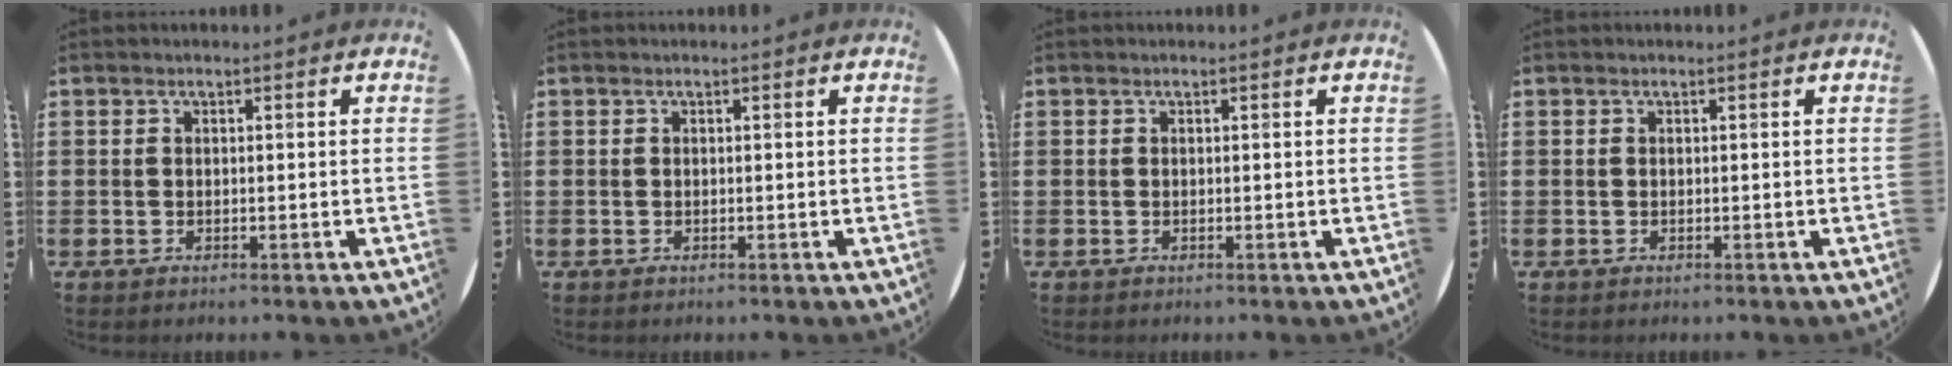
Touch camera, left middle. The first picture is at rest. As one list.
[{"total": 0.0}, {"total": 0.0}, {"total": 0.0}]